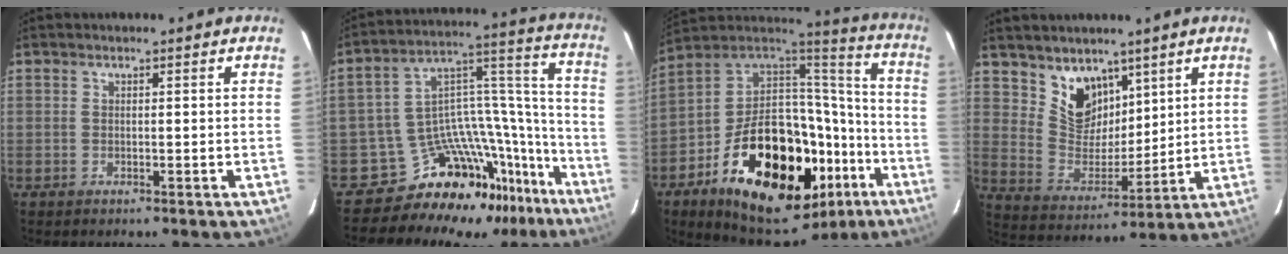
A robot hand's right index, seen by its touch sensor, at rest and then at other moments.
{"total": 20.4, "force": [-17.5, 8.7, 5.9], "torque": [-0.056, 0.080, -0.266]}
{"total": 34.6, "force": [-14.3, 19.5, 24.8], "torque": [-0.417, 0.042, -0.195]}
{"total": 10.0, "force": [6.7, 6.5, 3.5], "torque": [-0.062, -0.006, 0.139]}